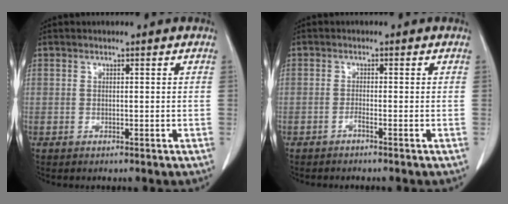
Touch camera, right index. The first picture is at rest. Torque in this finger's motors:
{"motor_torque": [0.11, -0.08, -0.01, -0.01]}